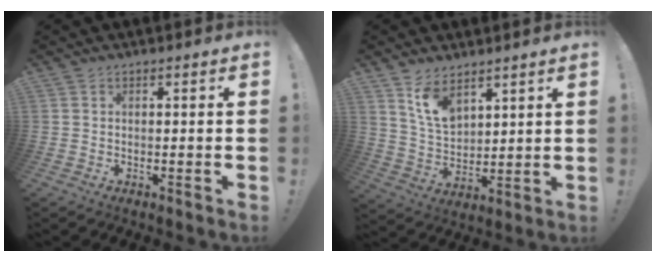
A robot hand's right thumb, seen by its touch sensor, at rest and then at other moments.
{"total": 10.5, "force": [7.0, 6.2, 4.7], "torque": [-0.087, -0.040, 0.138]}